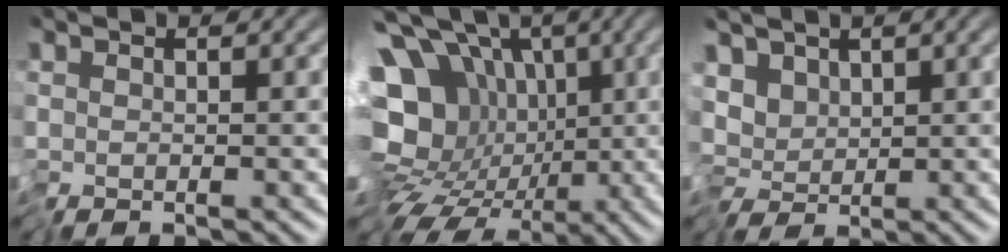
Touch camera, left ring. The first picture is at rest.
{"total": 12.8, "force": [-1.9, 10.7, 6.9], "torque": [-0.123, -0.007, -0.040]}
{"total": 2.9, "force": [-0.5, 2.0, 2.1], "torque": [-0.023, 0.004, -0.017]}